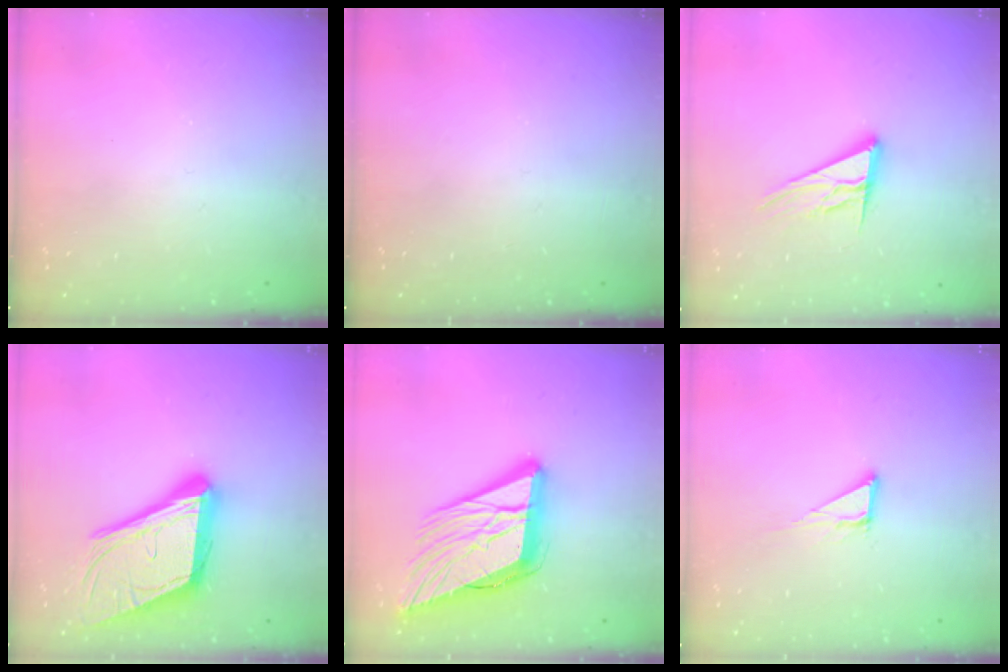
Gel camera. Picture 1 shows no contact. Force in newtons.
{"total": 0.0}
{"total": 13.1, "press": 12.9, "slide": 2.5}
{"total": 24.2, "press": 23.8, "slide": 4.4}
{"total": 23.3, "press": 22.8, "slide": 5.1}
{"total": 5.6, "press": 5.6, "slide": 0.3}